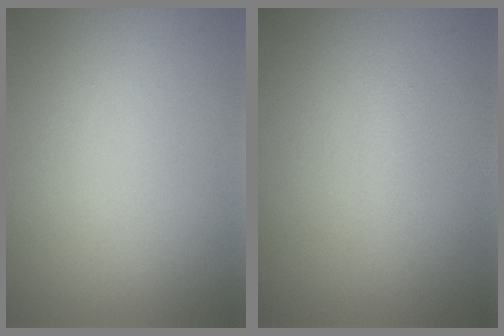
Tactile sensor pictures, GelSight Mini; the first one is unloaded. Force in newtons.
{"total": 0.7, "press": 0.7, "slide": 0.0}